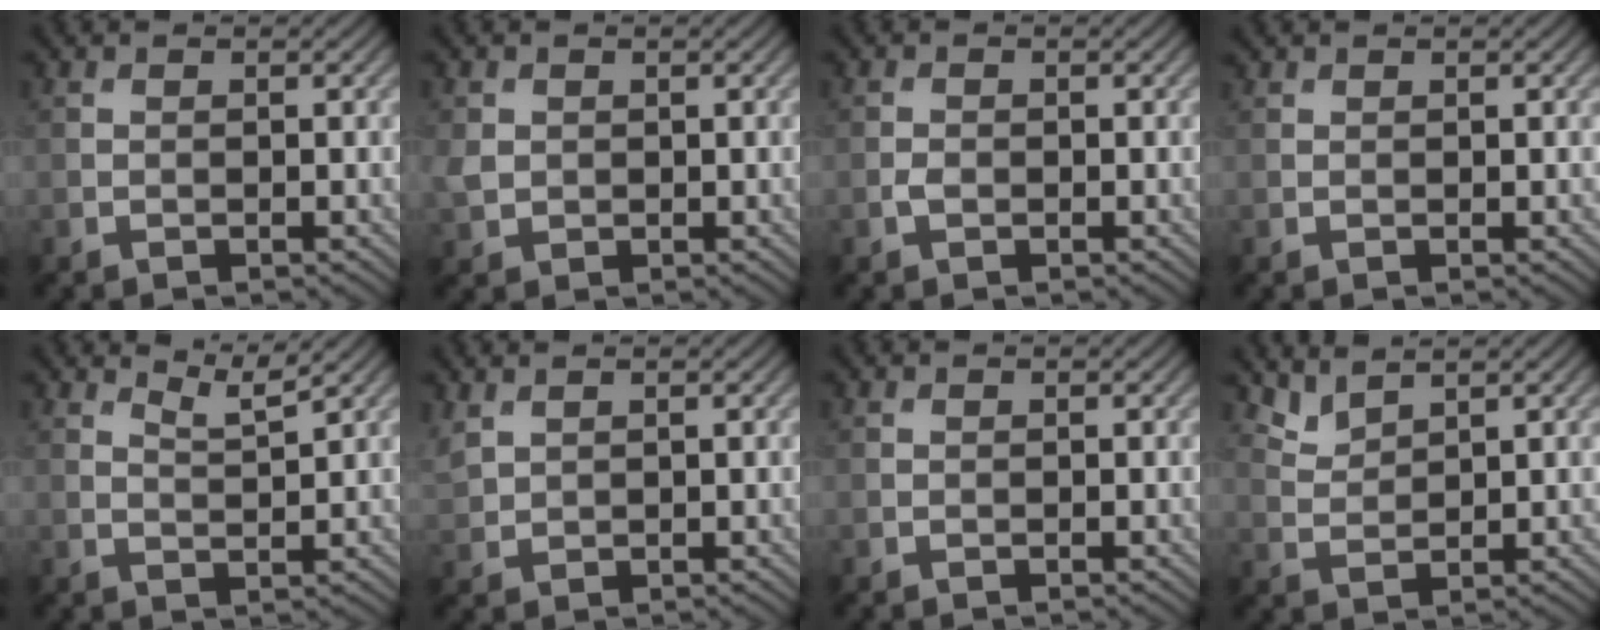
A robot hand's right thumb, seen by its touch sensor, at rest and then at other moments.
{"total": 2.3, "force": [0.4, 2.0, 0.9], "torque": [-0.028, 0.000, 0.007]}
{"total": 1.0, "force": [-0.4, 0.6, 0.6], "torque": [-0.014, -0.001, -0.009]}
{"total": 0.6, "force": [0.5, 0.1, 0.0], "torque": [-0.002, 0.002, 0.012]}
{"total": 2.7, "force": [2.4, 0.2, 1.3], "torque": [-0.026, 0.002, 0.051]}
{"total": 2.2, "force": [1.5, 1.1, 1.1], "torque": [-0.037, 0.006, 0.039]}
{"total": 0.0}
{"total": 2.6, "force": [2.4, 0.4, 0.7], "torque": [-0.026, -0.003, 0.060]}